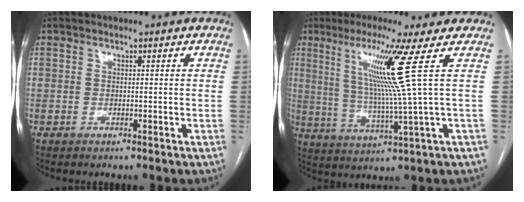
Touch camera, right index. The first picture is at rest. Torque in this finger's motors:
{"motor_torque": [1.62, 0.51, 0.39, 0.21]}